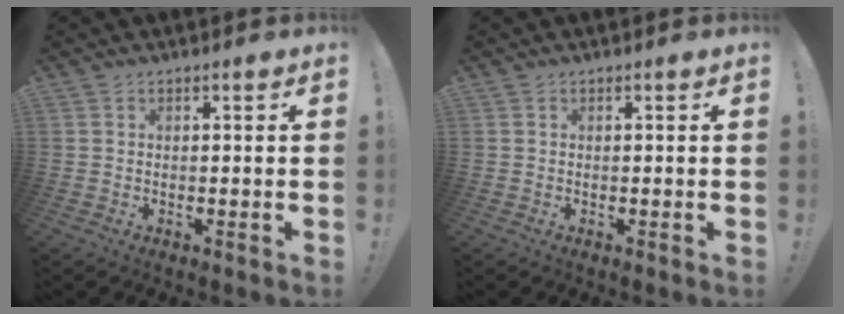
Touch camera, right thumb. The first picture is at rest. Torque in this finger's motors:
{"motor_torque": [-0.02, 0.21, 0.13, -0.06, 0.01]}